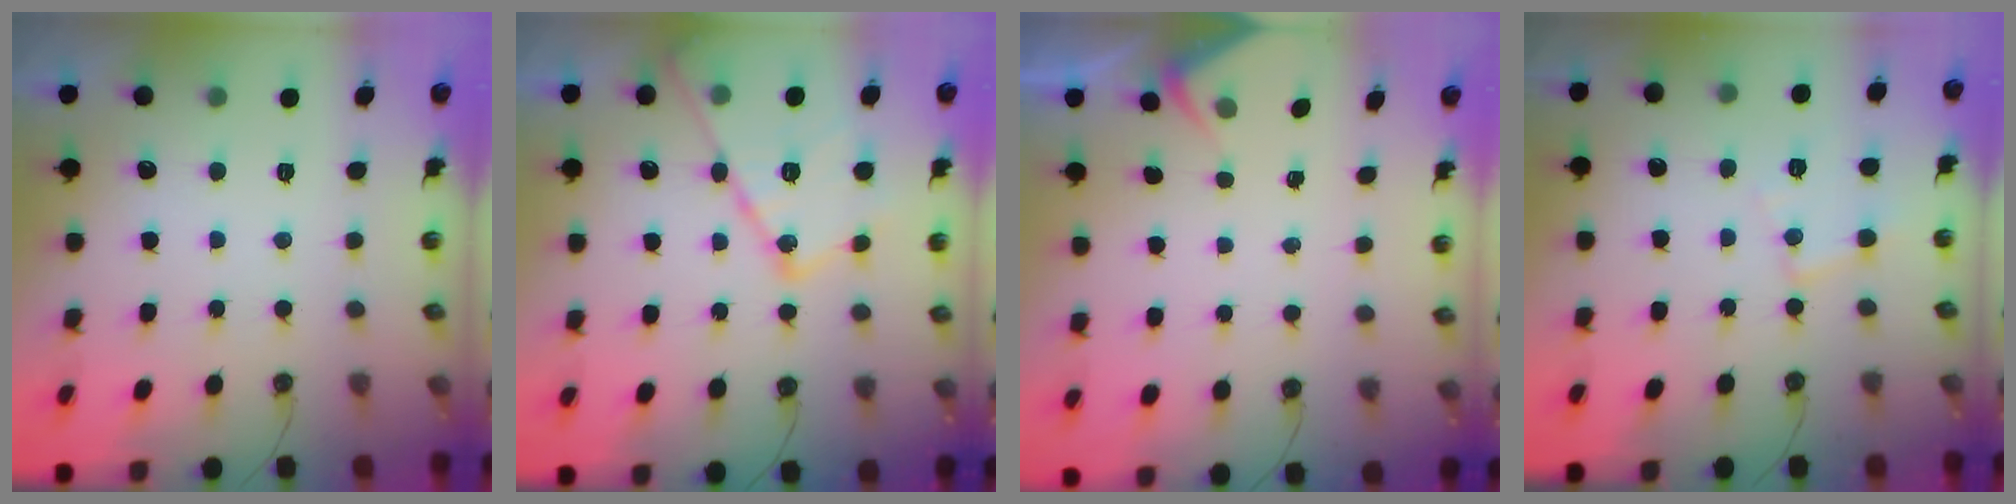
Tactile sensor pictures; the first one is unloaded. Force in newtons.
{"total": 17.9, "press": 17.9, "slide": 1.0}
{"total": 2.6, "press": 2.5, "slide": 0.5}
{"total": 8.0, "press": 8.0, "slide": 0.6}